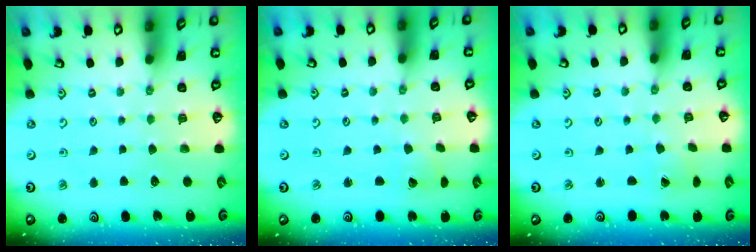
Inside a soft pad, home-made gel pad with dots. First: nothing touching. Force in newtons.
{"total": 2.0, "press": 2.0, "slide": 0.1}
{"total": 0.8, "press": 0.8, "slide": 0.0}